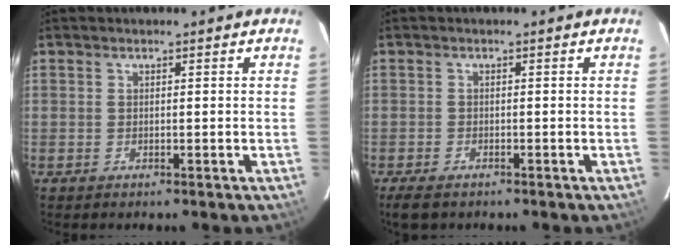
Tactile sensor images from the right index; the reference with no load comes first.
{"total": 3.8, "force": [-2.9, 1.7, 1.8], "torque": [-0.048, -0.012, -0.052]}